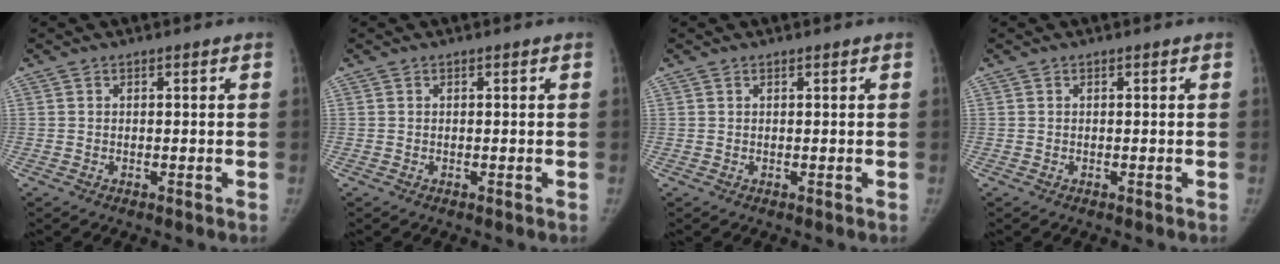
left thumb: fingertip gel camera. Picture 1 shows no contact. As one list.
[{"total": 0.0}, {"total": 0.0}, {"total": 0.0}]